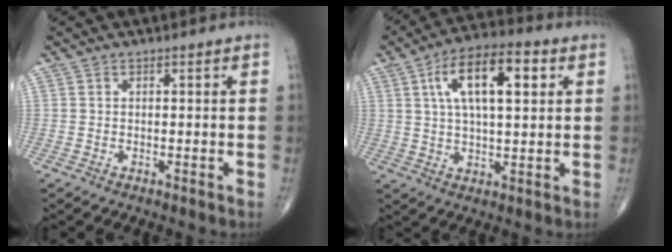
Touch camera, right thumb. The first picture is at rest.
{"total": 13.9, "force": [4.4, 5.7, 12.0], "torque": [-0.191, 0.009, 0.068]}